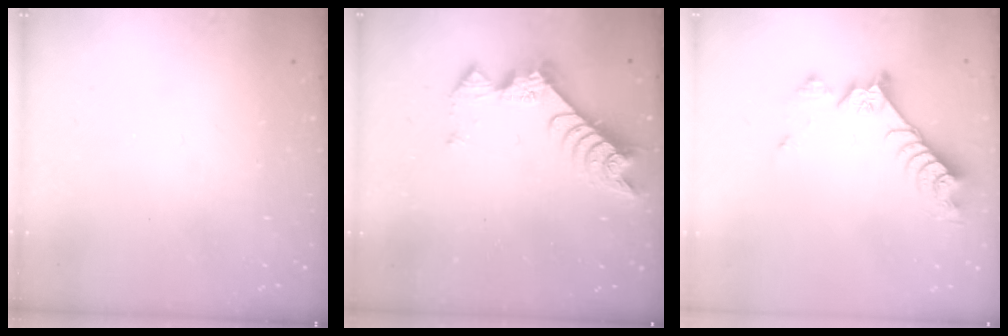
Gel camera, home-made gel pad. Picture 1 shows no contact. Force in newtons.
{"total": 8.4, "press": 8.3, "slide": 0.7}
{"total": 9.6, "press": 9.6, "slide": 0.6}